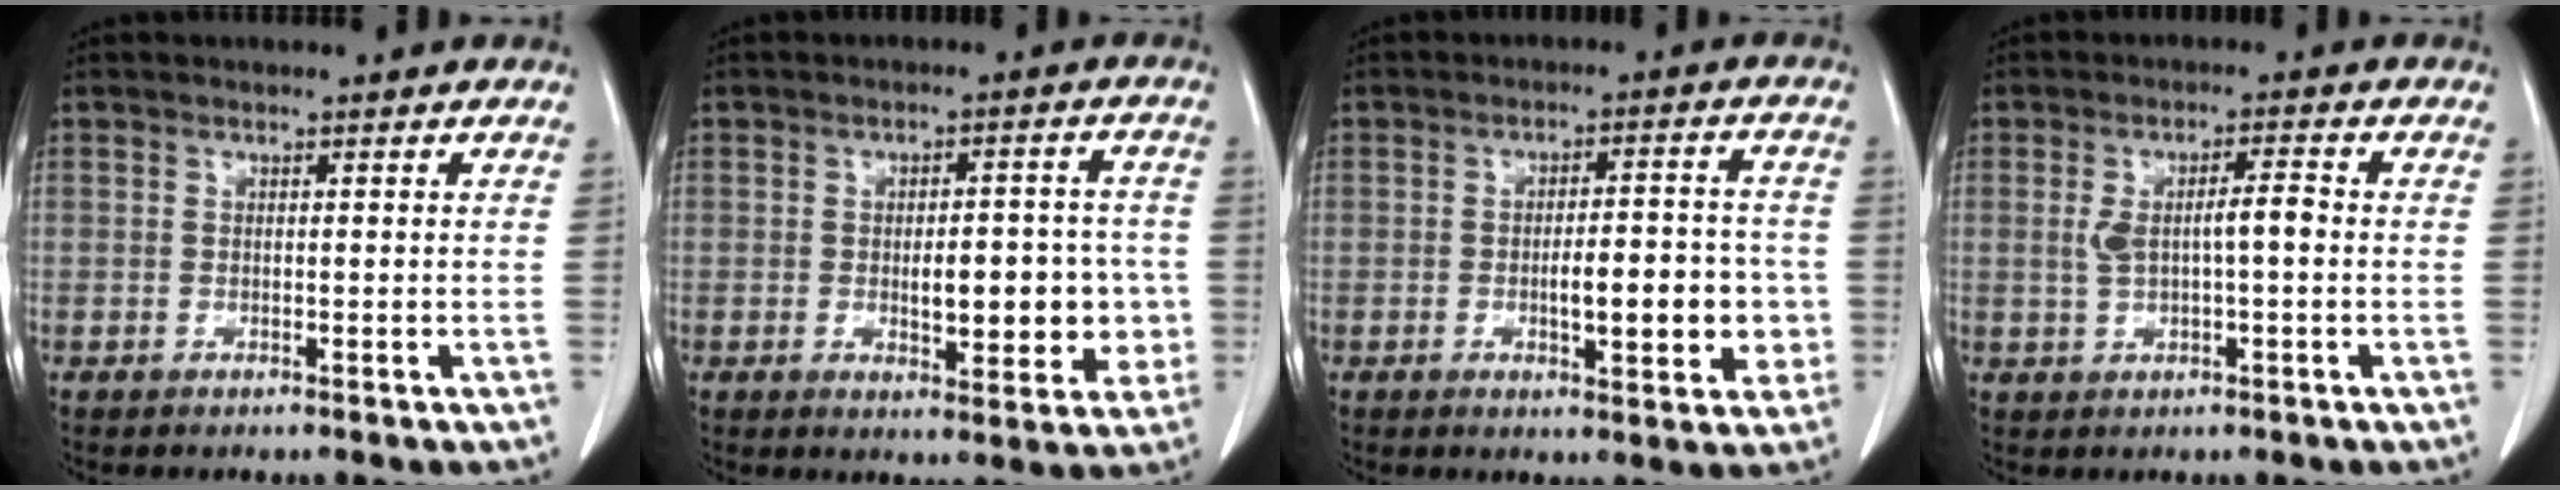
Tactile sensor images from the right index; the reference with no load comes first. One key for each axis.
{"total": 9.5, "fx": -1.2, "fy": 3.9, "fz": 8.6, "tx": -0.107, "ty": 0.012, "tz": -0.006}
{"total": 9.2, "fx": -1.8, "fy": 2.9, "fz": 8.5, "tx": -0.121, "ty": 0.011, "tz": -0.021}
{"total": 5.1, "fx": 0.2, "fy": 1.2, "fz": 4.9, "tx": -0.092, "ty": 0.016, "tz": 0.010}